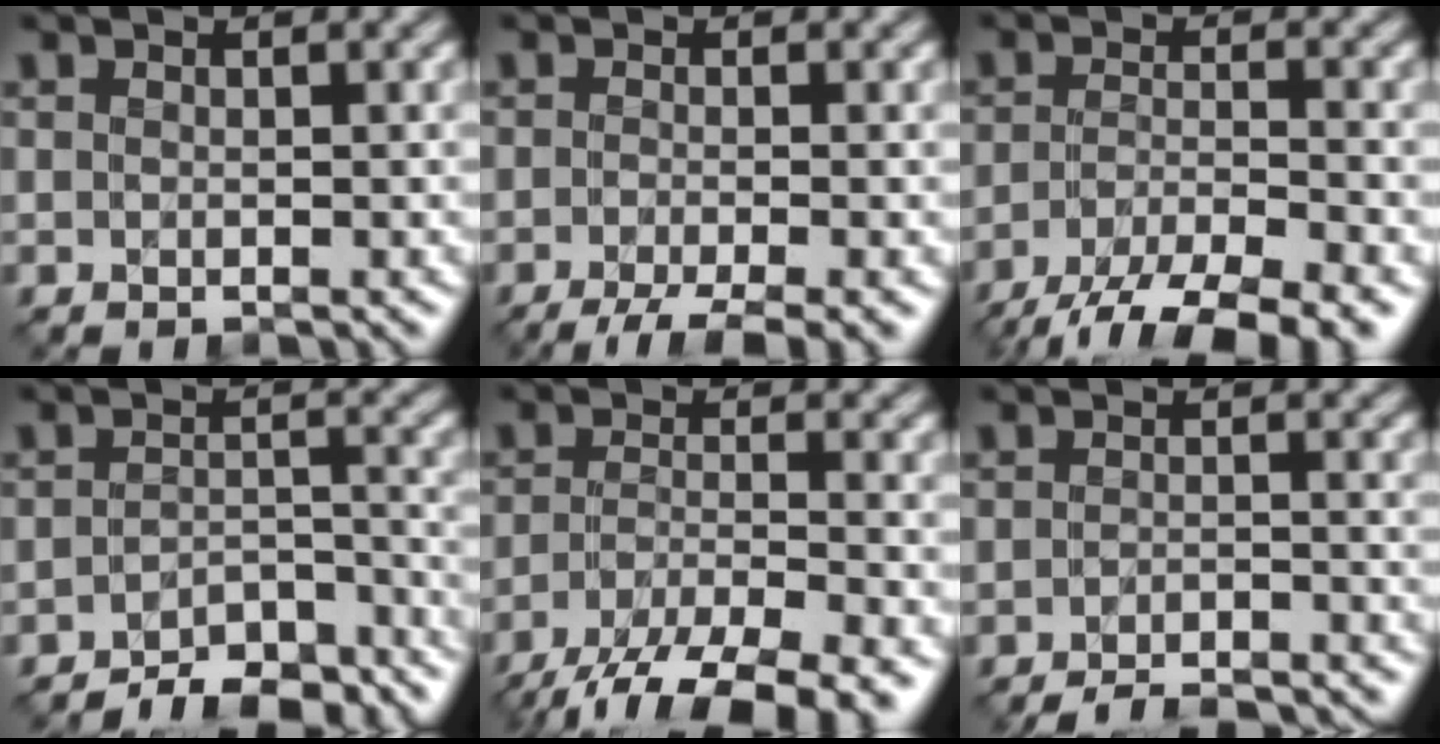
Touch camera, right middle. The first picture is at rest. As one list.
[{"total": 4.5, "force": [-2.9, 0.9, 3.4], "torque": [-0.044, -0.005, -0.055]}, {"total": 7.3, "force": [-5.2, 1.7, 4.8], "torque": [-0.076, -0.008, -0.093]}, {"total": 7.2, "force": [-6.3, 2.0, 2.8], "torque": [-0.036, -0.009, -0.091]}, {"total": 8.1, "force": [-5.8, 2.0, 5.3], "torque": [-0.089, -0.010, -0.102]}, {"total": 4.2, "force": [-3.9, 0.7, 1.5], "torque": [-0.019, -0.002, -0.058]}]